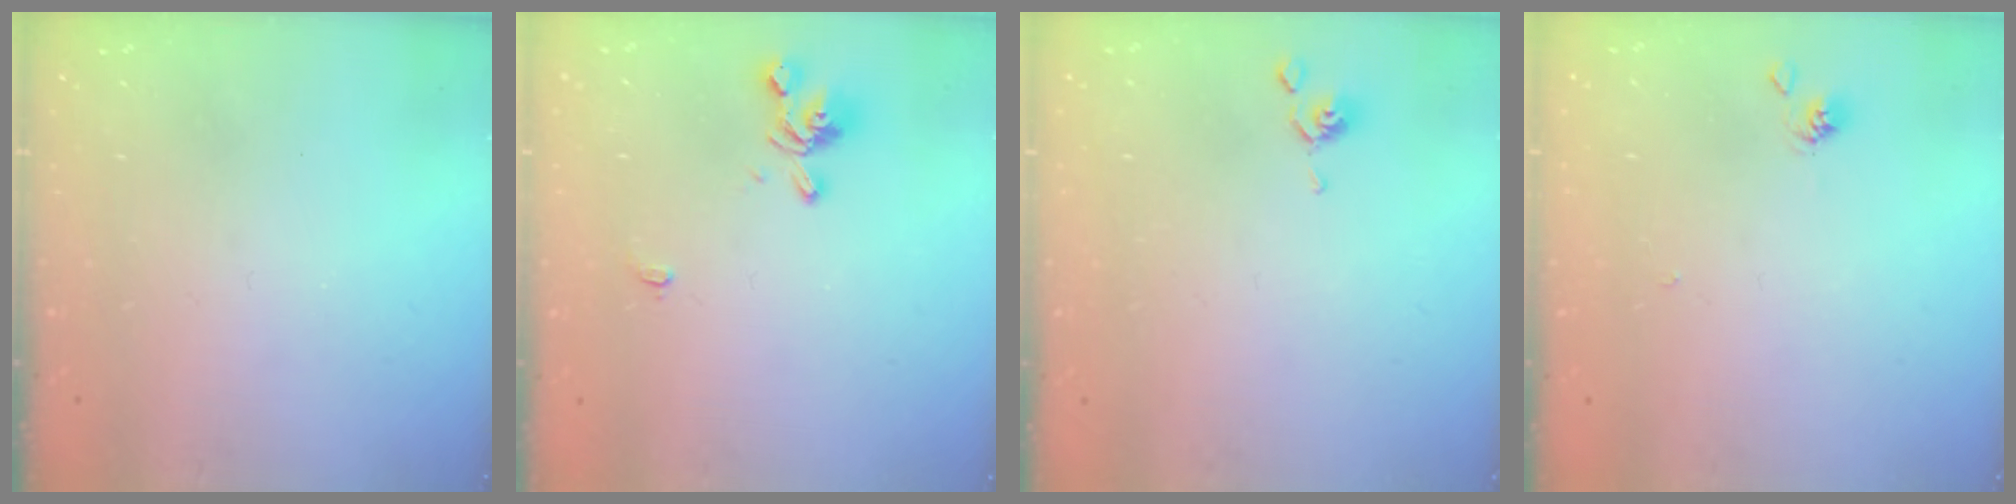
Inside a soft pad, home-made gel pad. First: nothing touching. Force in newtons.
{"total": 4.8, "press": 4.7, "slide": 0.8}
{"total": 1.8, "press": 1.8, "slide": 0.2}
{"total": 1.9, "press": 1.9, "slide": 0.2}